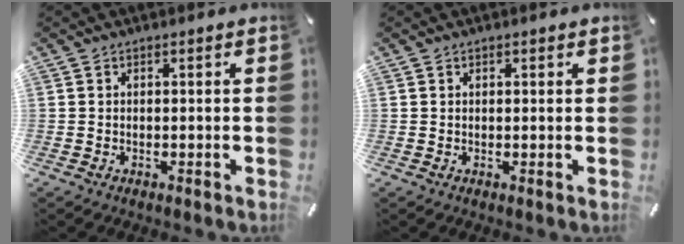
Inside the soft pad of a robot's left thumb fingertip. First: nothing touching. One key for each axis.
{"total": 0.5, "fx": 0.3, "fy": 0.4, "fz": 0.3, "tx": -0.005, "ty": 0.001, "tz": 0.005}